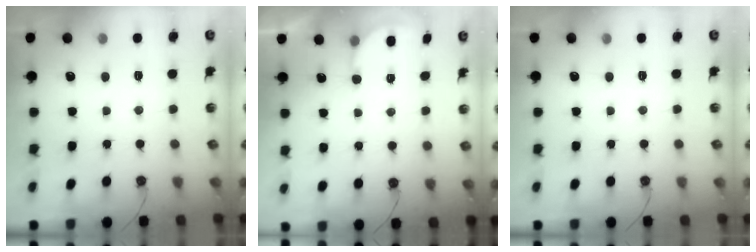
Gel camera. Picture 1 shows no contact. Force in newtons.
{"total": 2.6, "press": 2.5, "slide": 0.6}
{"total": 0.0}